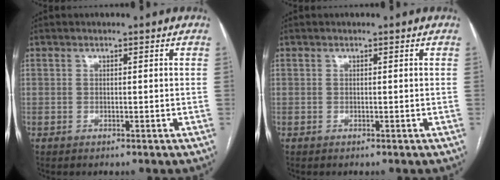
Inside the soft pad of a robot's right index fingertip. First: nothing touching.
{"total": 0.0}